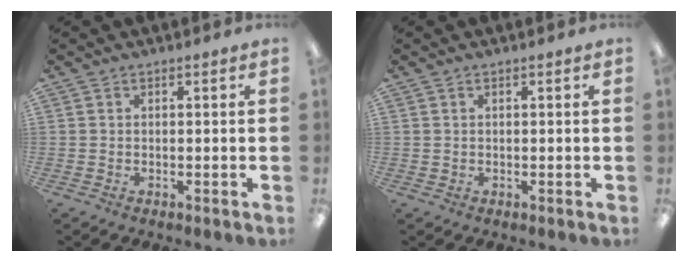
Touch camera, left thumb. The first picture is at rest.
{"total": 0.0}